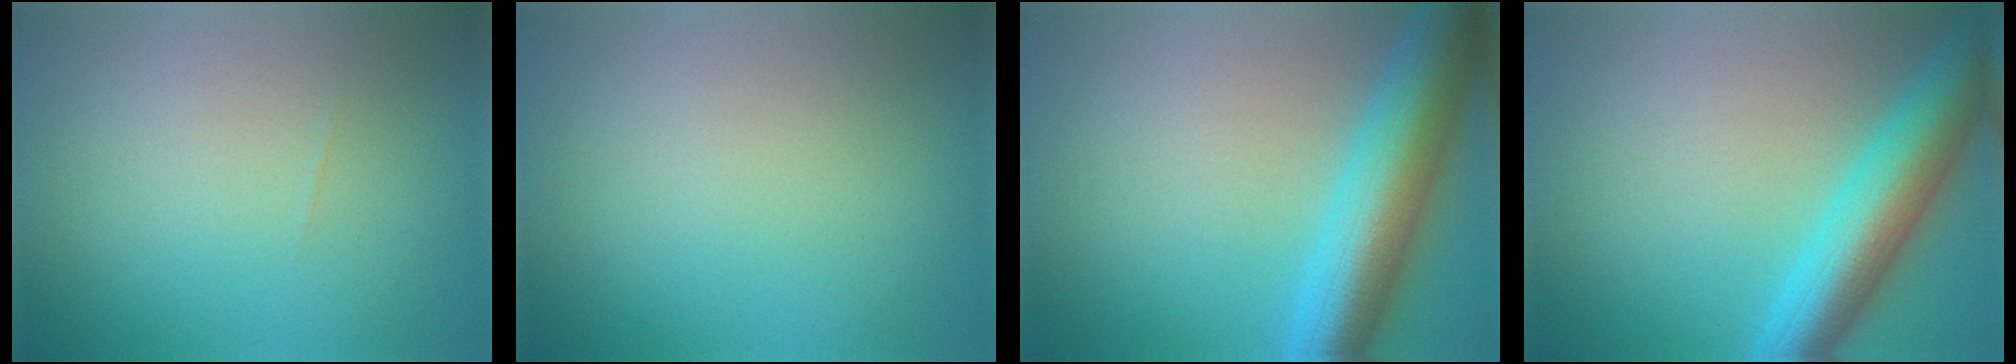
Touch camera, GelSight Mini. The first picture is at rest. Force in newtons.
{"total": 0.0}
{"total": 9.3, "press": 9.3, "slide": 0.2}
{"total": 7.7, "press": 7.7, "slide": 0.2}